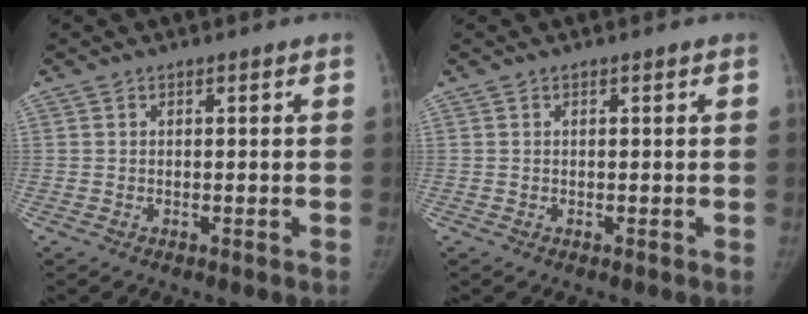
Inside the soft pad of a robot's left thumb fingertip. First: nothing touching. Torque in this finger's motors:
{"motor_torque": [0.07, 0.03, 0.07, -0.10, 0.02]}